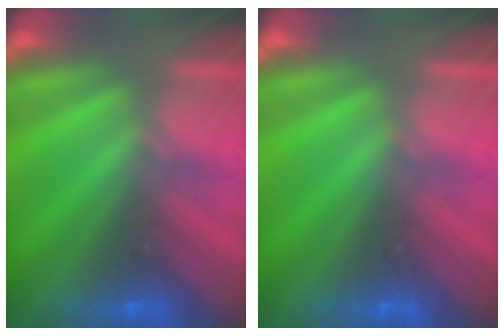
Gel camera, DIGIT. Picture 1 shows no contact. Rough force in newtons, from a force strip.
{"total": 0.0}